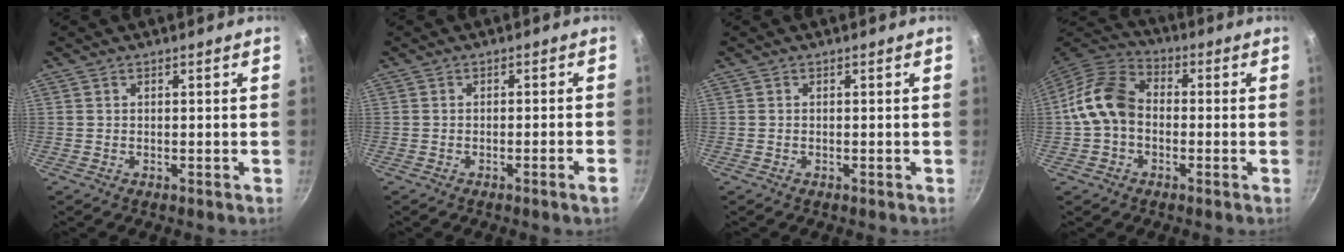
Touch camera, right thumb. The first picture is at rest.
{"total": 2.2, "force": [-1.3, -0.3, 1.8], "torque": [-0.029, 0.012, -0.016]}
{"total": 0.0}
{"total": 11.1, "force": [-1.1, 8.2, 7.4], "torque": [-0.115, 0.034, -0.042]}